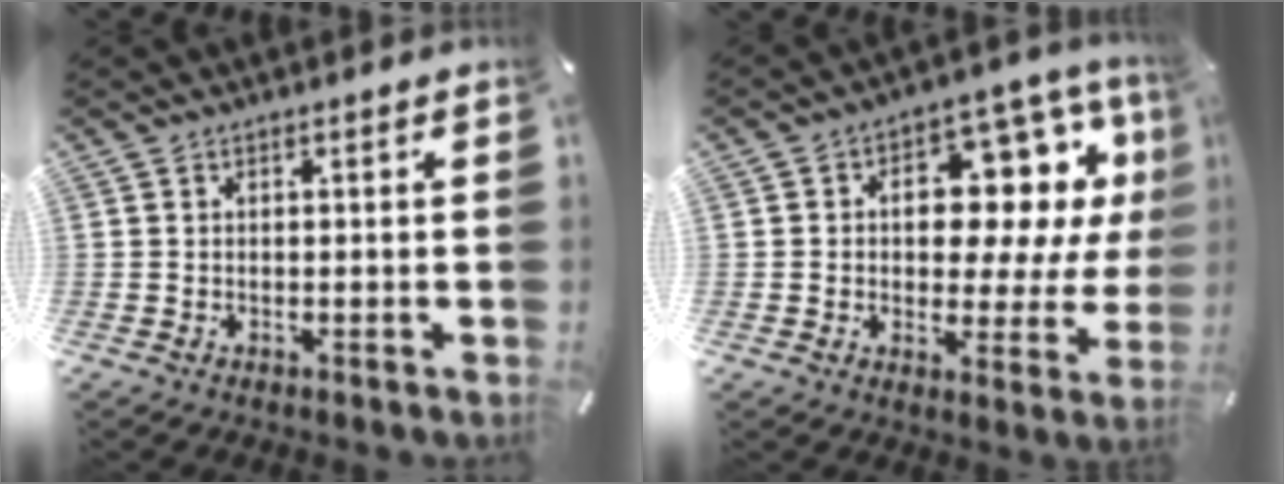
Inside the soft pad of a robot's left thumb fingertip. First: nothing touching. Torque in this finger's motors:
{"motor_torque": [2.51, 2.50, 1.40, -1.23, 0.43]}